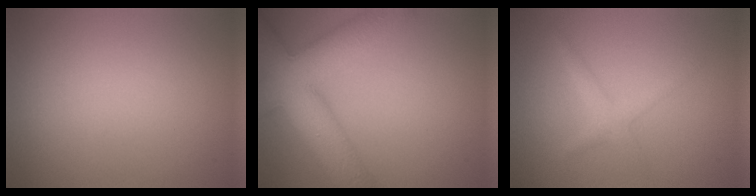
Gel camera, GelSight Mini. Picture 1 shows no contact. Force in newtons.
{"total": 10.2, "press": 10.2, "slide": 0.5}
{"total": 1.8, "press": 1.8, "slide": 0.1}